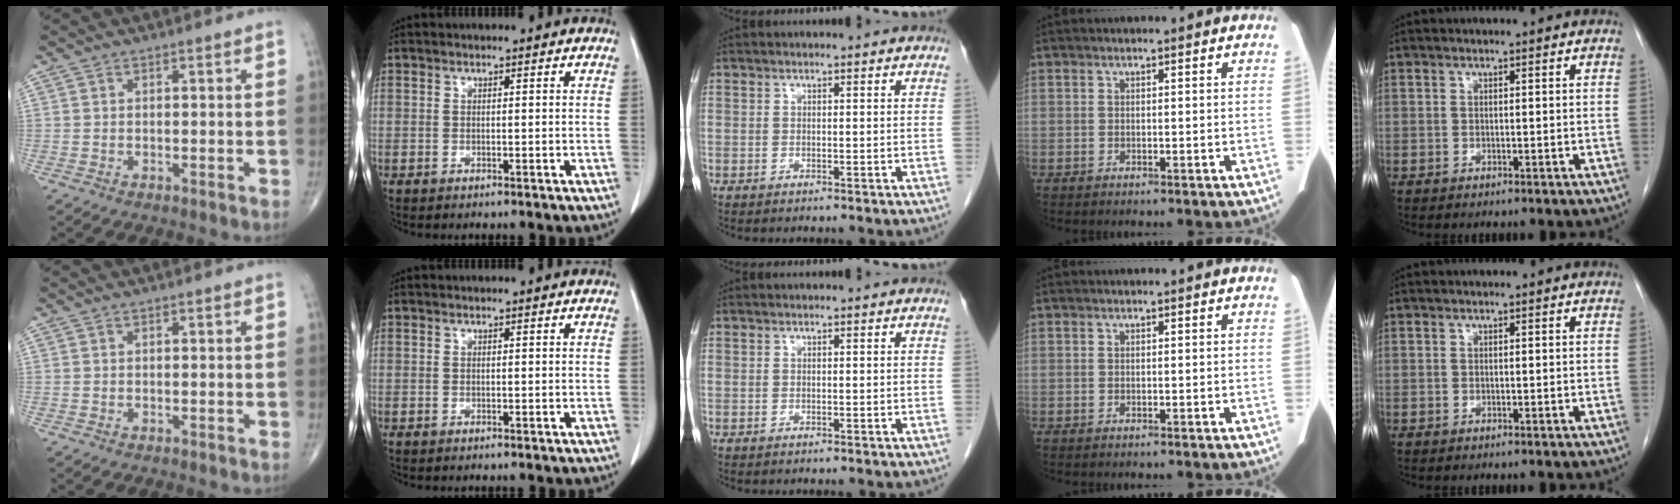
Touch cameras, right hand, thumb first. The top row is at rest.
{}